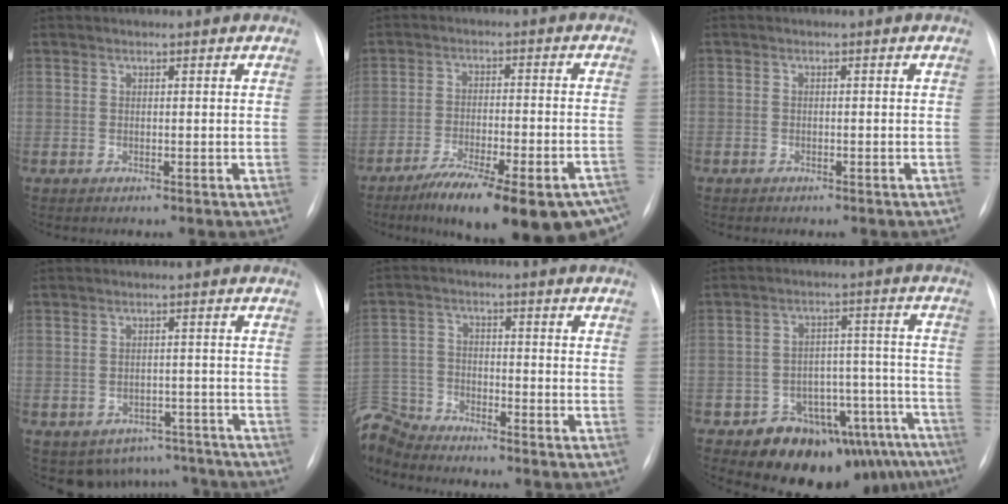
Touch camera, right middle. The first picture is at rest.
{"total": 21.8, "force": [-16.1, 4.6, 14.0], "torque": [-0.141, -0.005, -0.224]}
{"total": 1.1, "force": [-0.7, 0.8, 0.1], "torque": [-0.010, 0.002, -0.009]}
{"total": 8.0, "force": [-6.4, 4.9, 0.5], "torque": [0.008, 0.027, -0.071]}
{"total": 10.7, "force": [-10.1, 2.9, 1.9], "torque": [-0.056, 0.011, -0.194]}
{"total": 14.9, "force": [-11.7, 7.8, 5.1], "torque": [-0.021, 0.073, -0.145]}